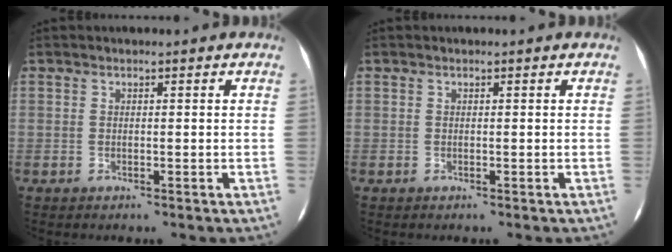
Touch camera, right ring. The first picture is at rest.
{"total": 0.0}